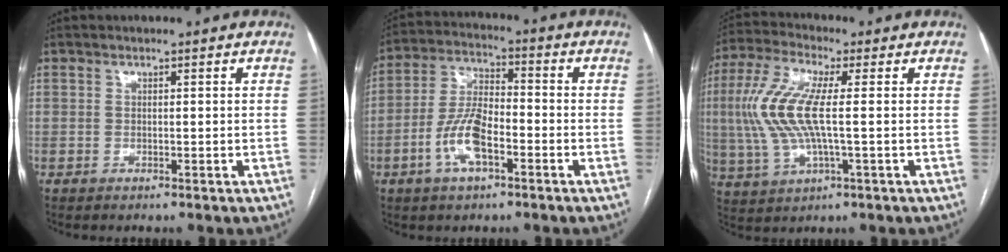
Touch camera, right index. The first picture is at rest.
{"total": 9.3, "force": [-3.6, 3.5, 7.8], "torque": [-0.168, 0.009, -0.069]}
{"total": 11.3, "force": [0.5, 2.7, 11.0], "torque": [-0.259, 0.011, 0.008]}